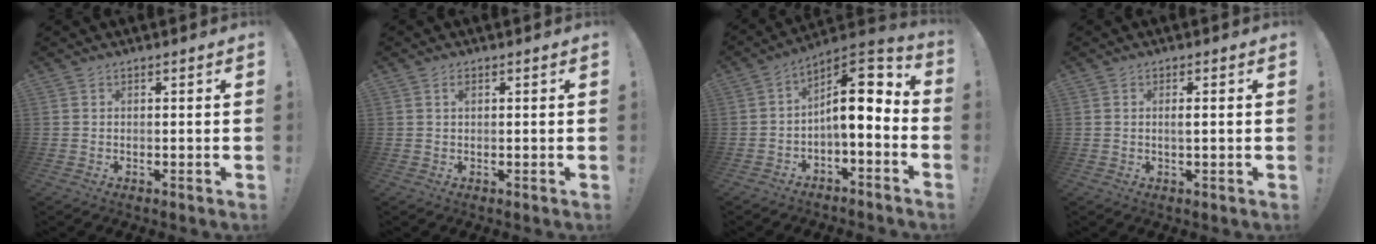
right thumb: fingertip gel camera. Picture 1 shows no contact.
{"total": 1.1, "force": [0.5, 0.7, 0.7], "torque": [-0.005, -0.003, 0.007]}
{"total": 11.2, "force": [0.7, 4.9, 10.0], "torque": [-0.141, -0.008, 0.013]}
{"total": 1.8, "force": [0.1, 0.2, 1.7], "torque": [-0.026, -0.004, -0.001]}